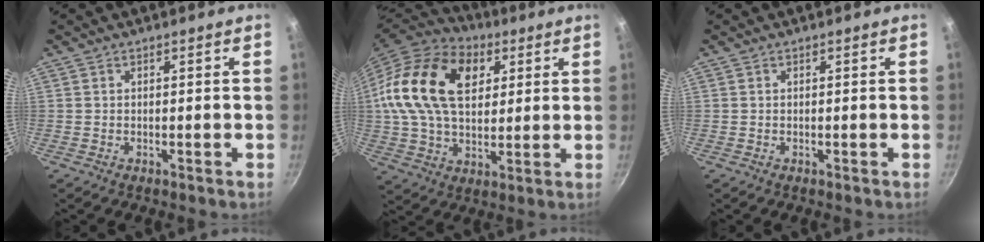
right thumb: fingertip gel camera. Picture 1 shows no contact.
{"total": 22.9, "force": [6.4, 14.9, 16.2], "torque": [-0.283, 0.008, 0.103]}
{"total": 0.0}